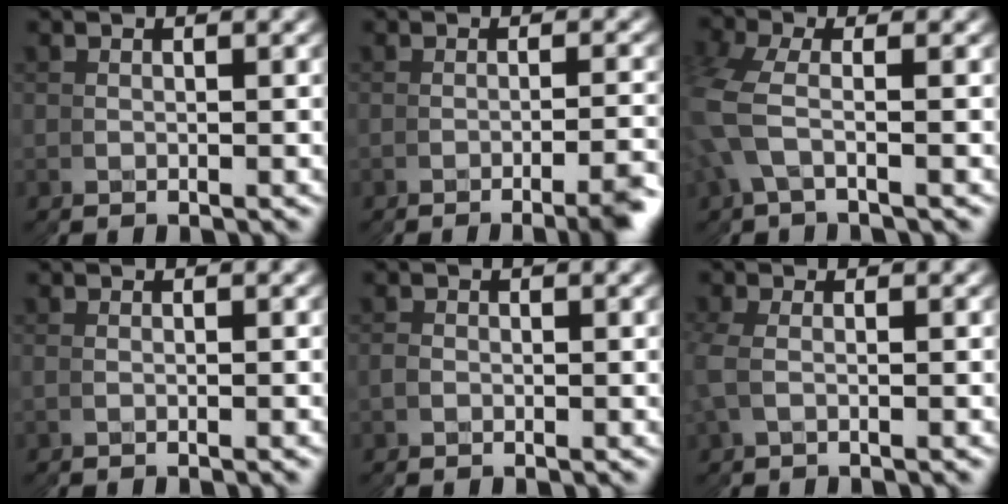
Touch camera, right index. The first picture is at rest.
{"total": 2.2, "force": [-1.6, -1.1, 1.1], "torque": [-0.010, 0.017, -0.034]}
{"total": 2.6, "force": [1.7, 1.9, 0.7], "torque": [-0.040, 0.009, 0.023]}
{"total": 0.8, "force": [-0.2, -0.8, -0.2], "torque": [0.002, 0.007, -0.006]}
{"total": 1.5, "force": [-0.4, 0.3, -1.4], "torque": [0.022, 0.002, -0.009]}
{"total": 1.0, "force": [0.9, -0.2, -0.5], "torque": [-0.005, 0.013, 0.010]}